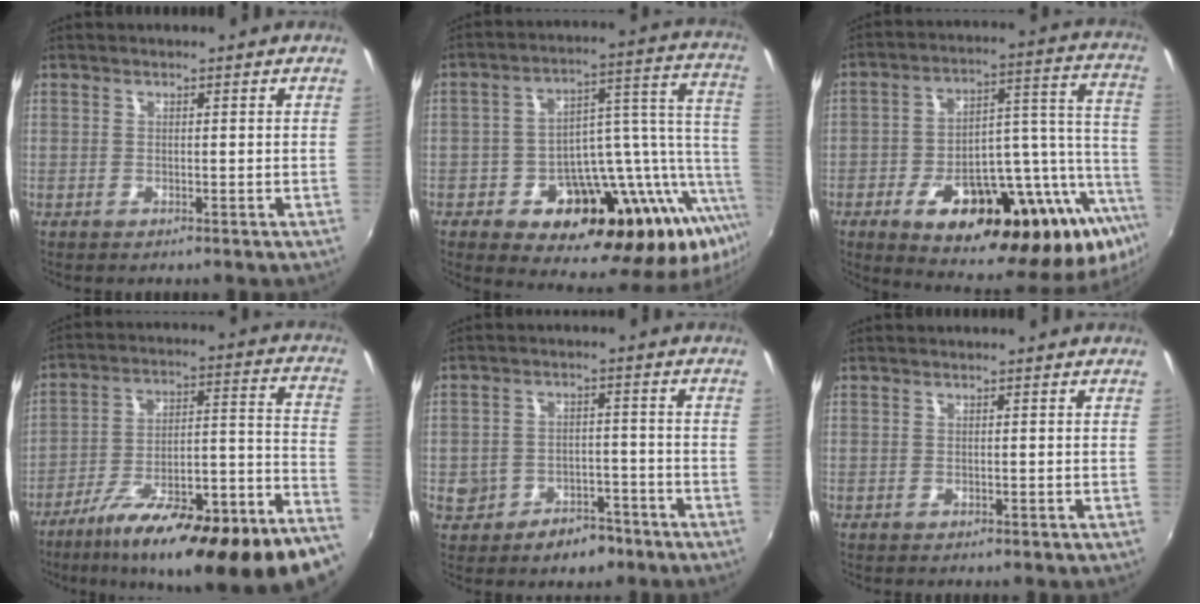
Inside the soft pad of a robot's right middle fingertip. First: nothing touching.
{"total": 26.3, "force": [-9.8, 13.6, 20.3], "torque": [-0.280, 0.009, -0.134]}
{"total": 31.9, "force": [-15.9, 10.8, 25.5], "torque": [-0.341, 0.022, -0.220]}
{"total": 25.3, "force": [-17.5, 3.2, 18.0], "torque": [-0.241, -0.042, -0.264]}
{"total": 8.4, "force": [-4.7, 6.0, 3.4], "torque": [-0.085, 0.018, -0.055]}
{"total": 0.0}